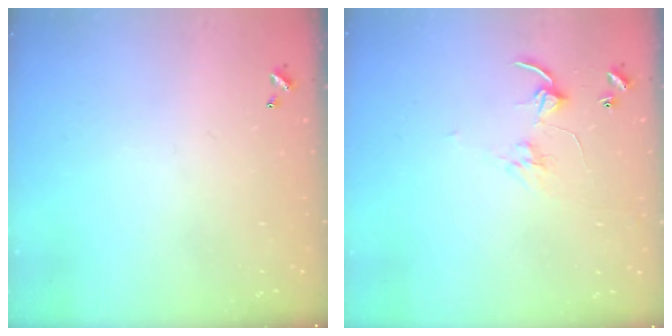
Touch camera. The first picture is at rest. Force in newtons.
{"total": 3.2, "press": 3.2, "slide": 0.0}